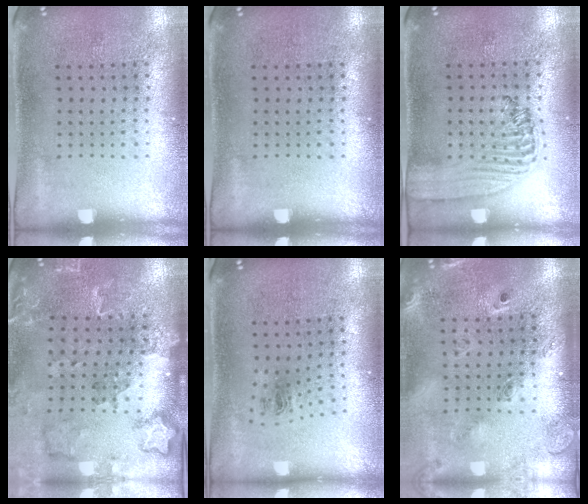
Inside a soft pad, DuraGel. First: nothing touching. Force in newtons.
{"total": 0.0}
{"total": 1.5, "press": 1.4, "slide": 0.5}
{"total": 1.8, "press": 1.8, "slide": 0.2}
{"total": 1.0, "press": 0.4, "slide": 0.9}
{"total": 2.5, "press": 1.8, "slide": 1.7}